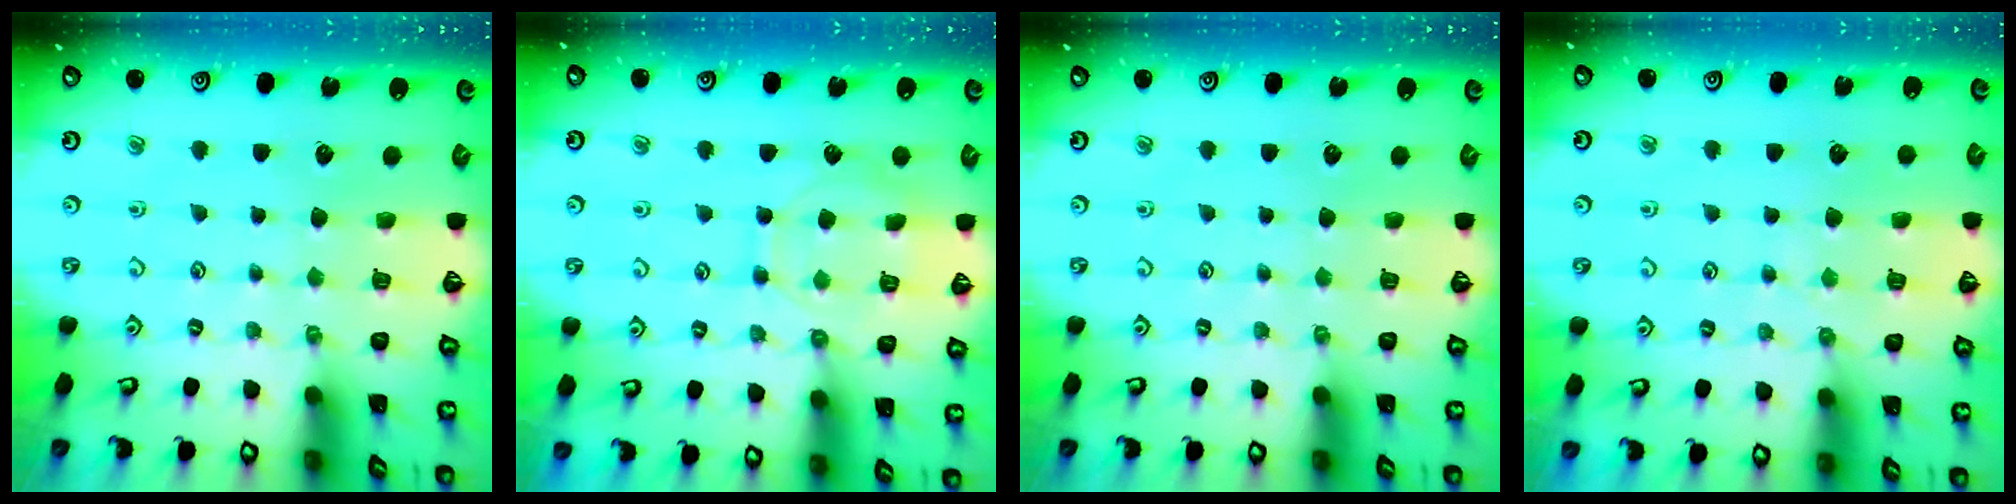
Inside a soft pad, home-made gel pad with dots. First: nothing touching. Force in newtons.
{"total": 9.7, "press": 9.7, "slide": 0.7}
{"total": 0.0}
{"total": 5.7, "press": 5.7, "slide": 0.6}